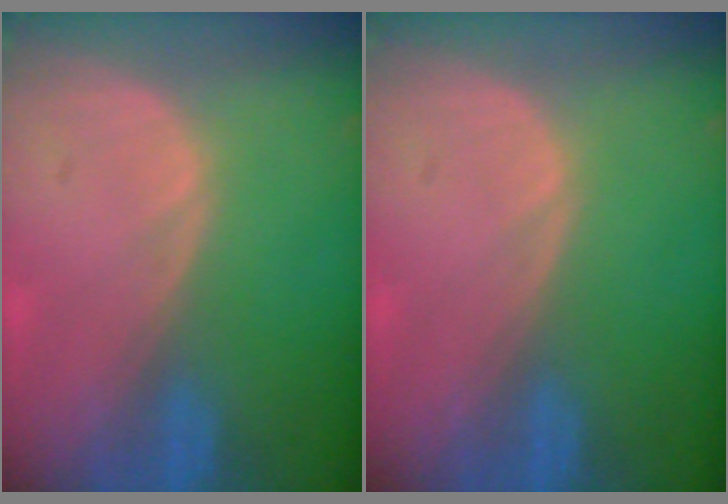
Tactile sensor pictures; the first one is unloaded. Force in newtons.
{"total": 0.0}